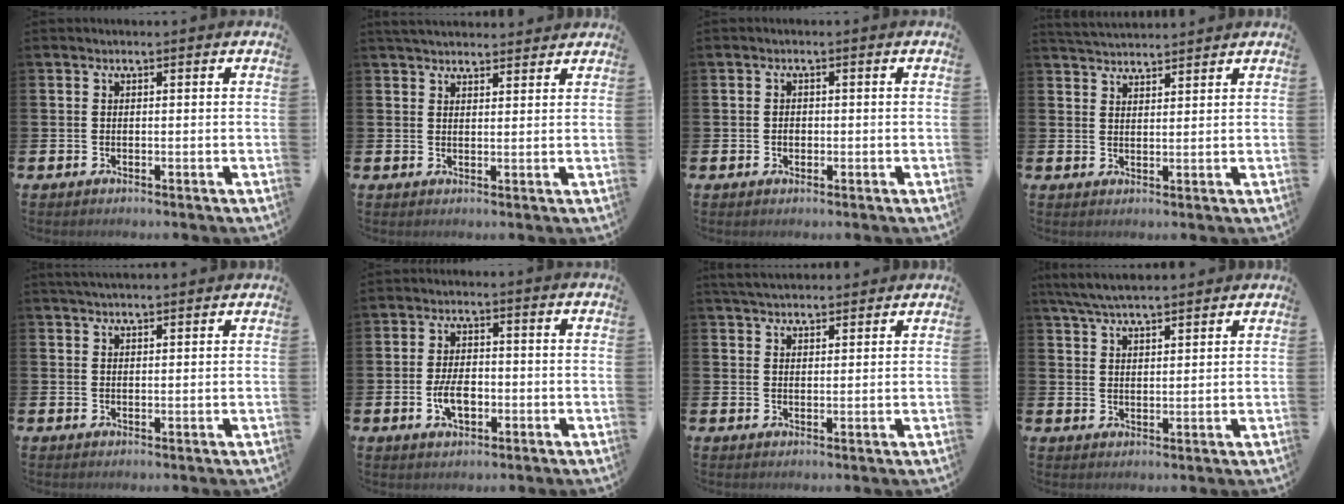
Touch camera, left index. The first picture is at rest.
{"total": 3.4, "force": [3.2, 0.8, 0.5], "torque": [-0.004, -0.015, 0.058]}
{"total": 1.1, "force": [-0.2, 0.9, 0.6], "torque": [0.003, 0.000, -0.007]}
{"total": 3.5, "force": [3.5, 0.3, 0.1], "torque": [-0.005, -0.016, 0.063]}
{"total": 2.4, "force": [2.3, 0.3, 0.6], "torque": [-0.011, -0.005, 0.040]}
{"total": 4.6, "force": [-1.1, 2.5, 3.7], "torque": [-0.056, -0.003, -0.023]}
{"total": 3.9, "force": [3.7, 0.8, 0.7], "torque": [-0.019, -0.012, 0.069]}
{"total": 5.5, "force": [5.2, 0.8, 1.7], "torque": [-0.051, -0.014, 0.097]}